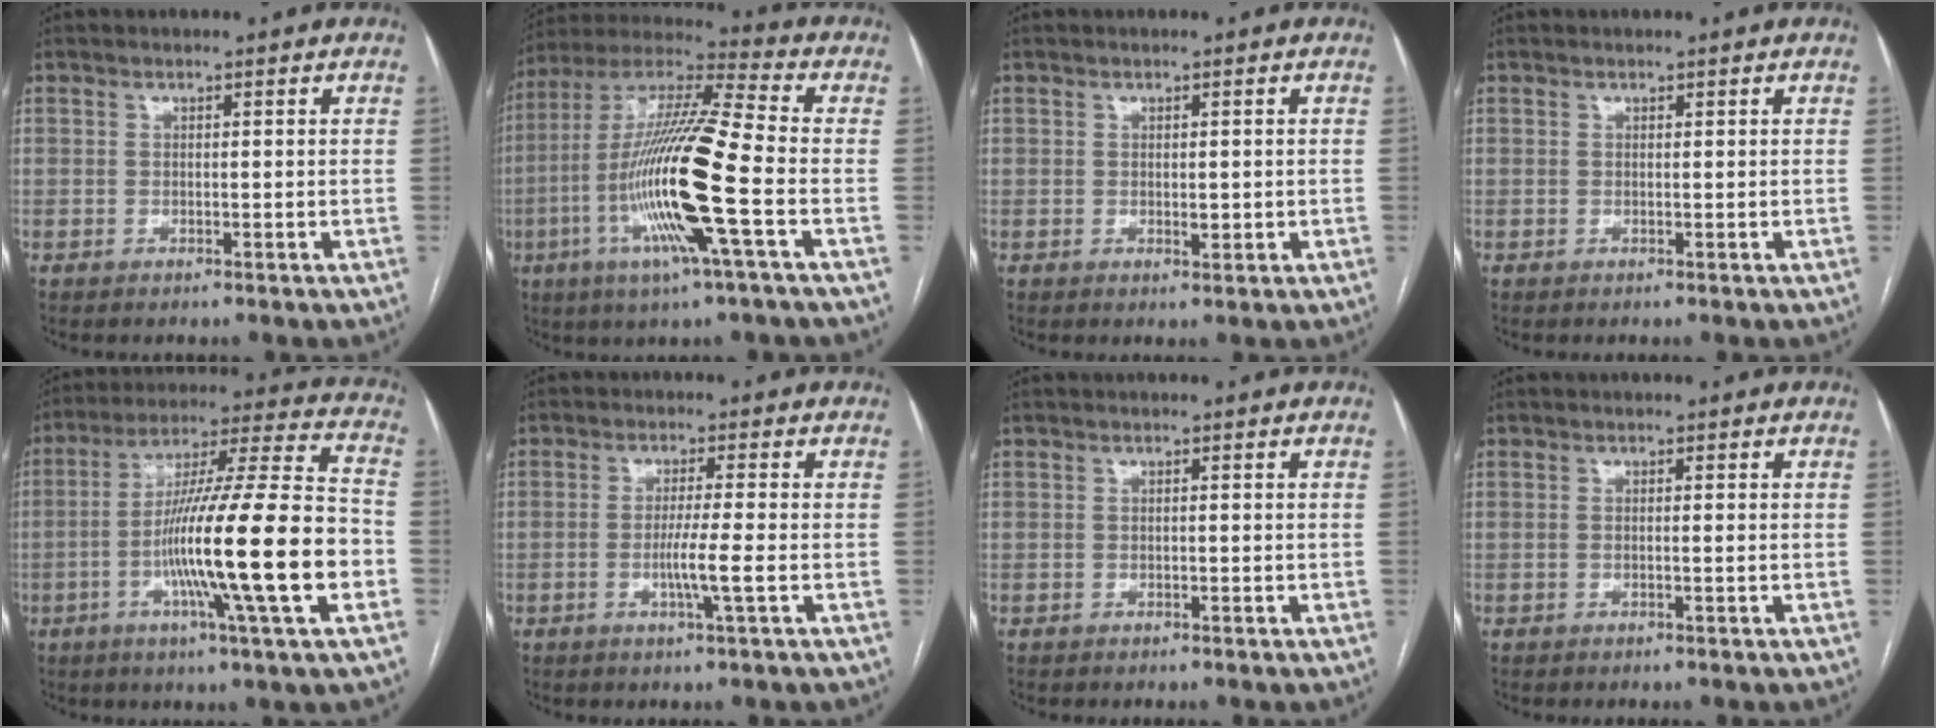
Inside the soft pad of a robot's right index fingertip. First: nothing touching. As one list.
[{"total": 19.4, "force": [-5.1, 0.4, 18.7], "torque": [-0.382, -0.013, -0.104]}, {"total": 1.6, "force": [0.0, 0.8, 1.4], "torque": [-0.019, -0.004, 0.004]}, {"total": 0.0}, {"total": 22.2, "force": [-5.5, -0.2, 21.5], "torque": [-0.352, -0.009, -0.101]}, {"total": 4.5, "force": [-1.1, -0.7, 4.3], "torque": [-0.080, -0.009, -0.022]}, {"total": 0.0}, {"total": 0.5, "force": [-0.1, -0.1, 0.5], "torque": [-0.010, 0.000, -0.002]}]